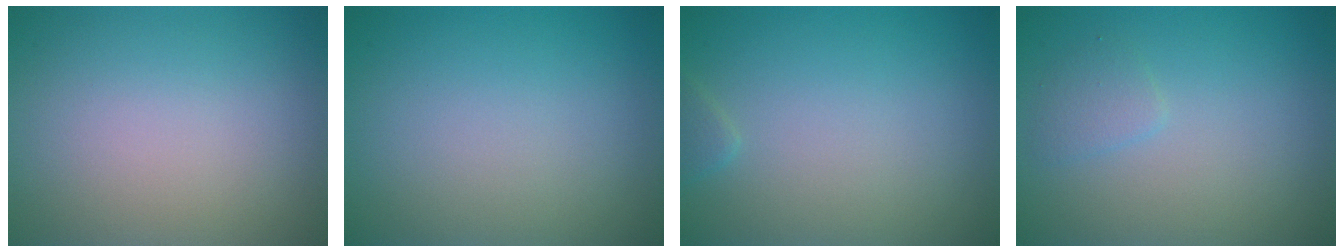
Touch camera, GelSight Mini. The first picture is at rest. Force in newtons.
{"total": 0.0}
{"total": 0.7, "press": 0.7, "slide": 0.0}
{"total": 1.2, "press": 1.2, "slide": 0.0}